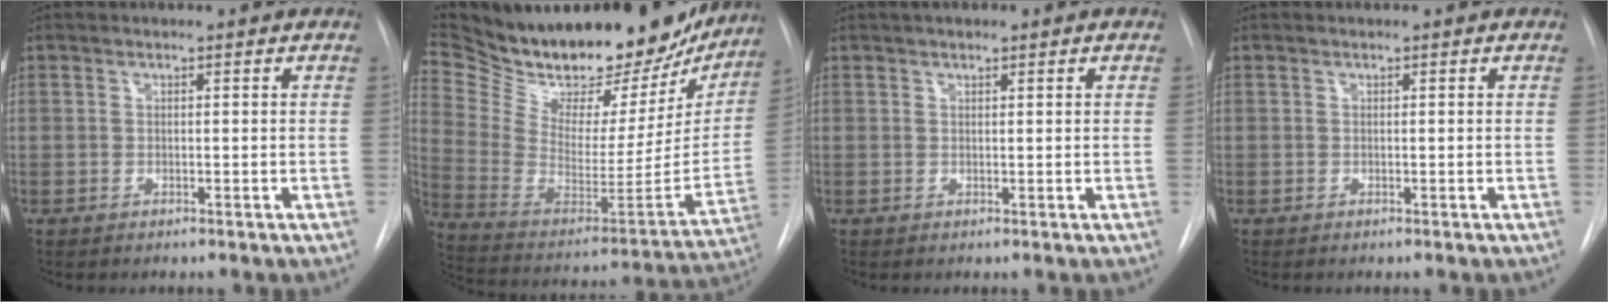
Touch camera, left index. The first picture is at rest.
{"total": 33.8, "force": [29.0, 11.0, 13.4], "torque": [-0.245, -0.046, 0.418]}
{"total": 2.1, "force": [1.3, 0.6, 1.5], "torque": [-0.027, 0.010, 0.019]}
{"total": 0.0}